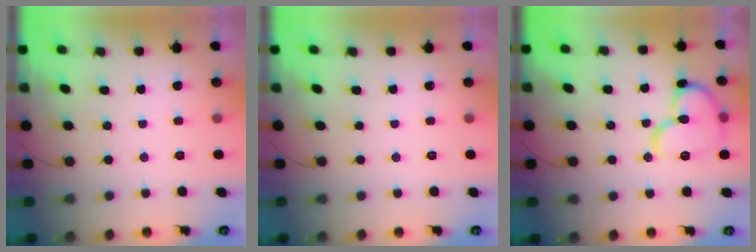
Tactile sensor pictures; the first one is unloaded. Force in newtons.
{"total": 0.0}
{"total": 14.6, "press": 14.5, "slide": 1.8}